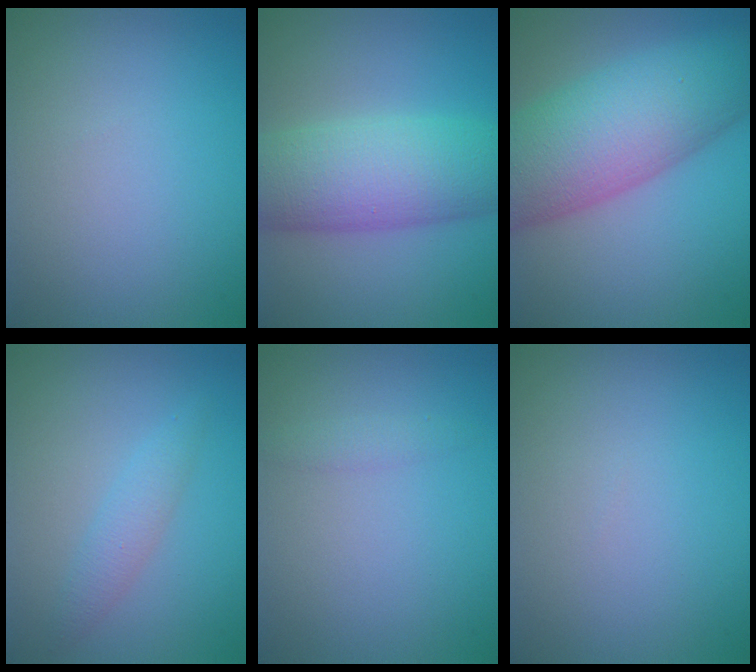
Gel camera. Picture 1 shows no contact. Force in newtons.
{"total": 8.5, "press": 8.5, "slide": 0.1}
{"total": 11.6, "press": 11.6, "slide": 0.4}
{"total": 1.8, "press": 1.8, "slide": 0.1}
{"total": 1.0, "press": 1.0, "slide": 0.0}
{"total": 0.0}